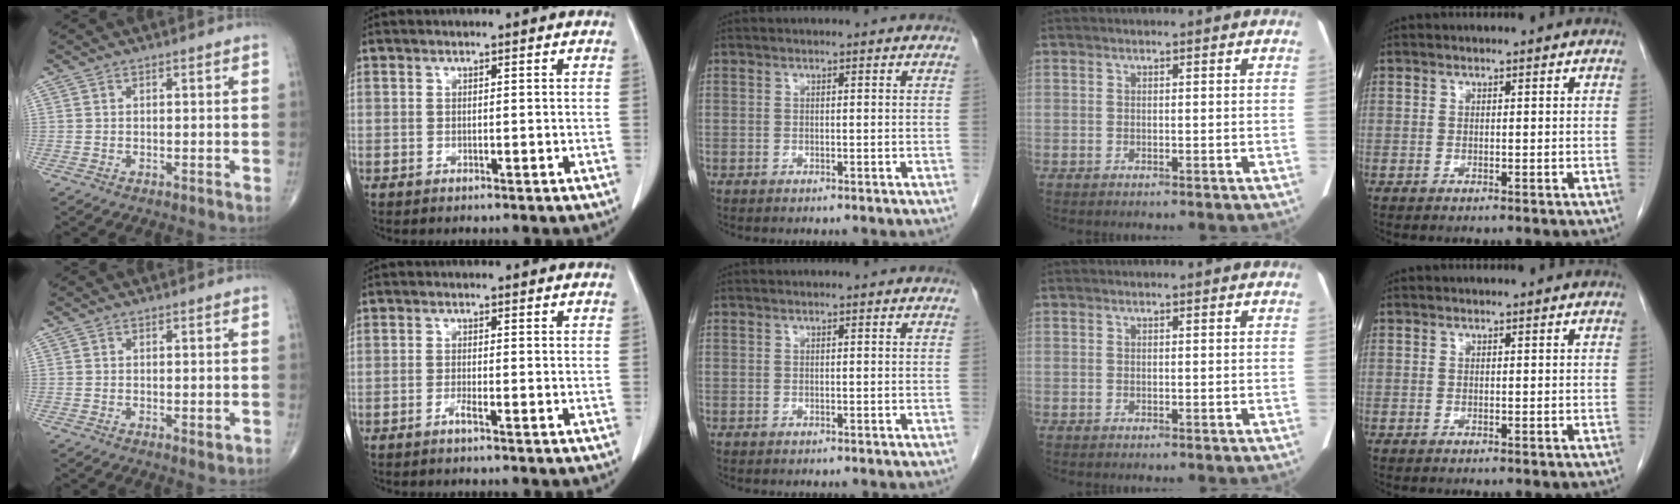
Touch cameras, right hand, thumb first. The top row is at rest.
{"thumb": {"total": 1.2, "force": [-0.2, 0.5, 1.1], "torque": [-0.013, -0.004, -0.002]}, "index": {"total": 1.1, "force": [-0.7, -0.2, 0.8], "torque": [-0.017, 0.000, -0.015]}}